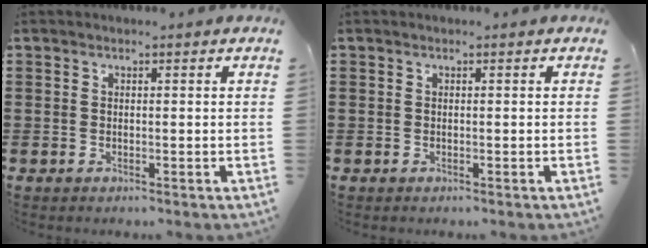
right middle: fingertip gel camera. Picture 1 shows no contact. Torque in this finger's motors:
{"motor_torque": [0.23, 0.12, 0.06, 0.01]}